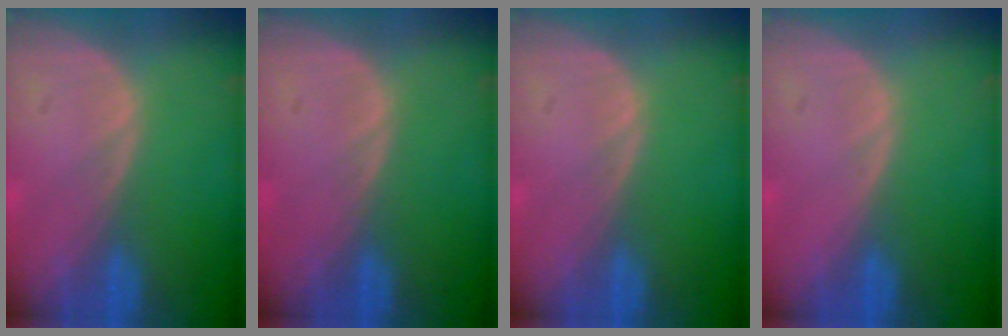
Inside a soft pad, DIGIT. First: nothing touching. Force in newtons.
{"total": 0.0}
{"total": 0.0}
{"total": 0.0}